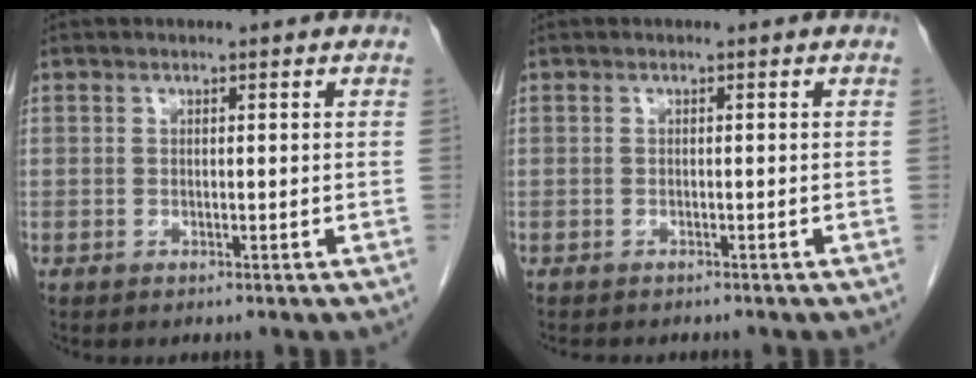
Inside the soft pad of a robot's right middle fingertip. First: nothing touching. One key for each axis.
{"total": 2.9, "fx": -2.5, "fy": 0.9, "fz": 1.2, "tx": -0.019, "ty": -0.006, "tz": -0.027}